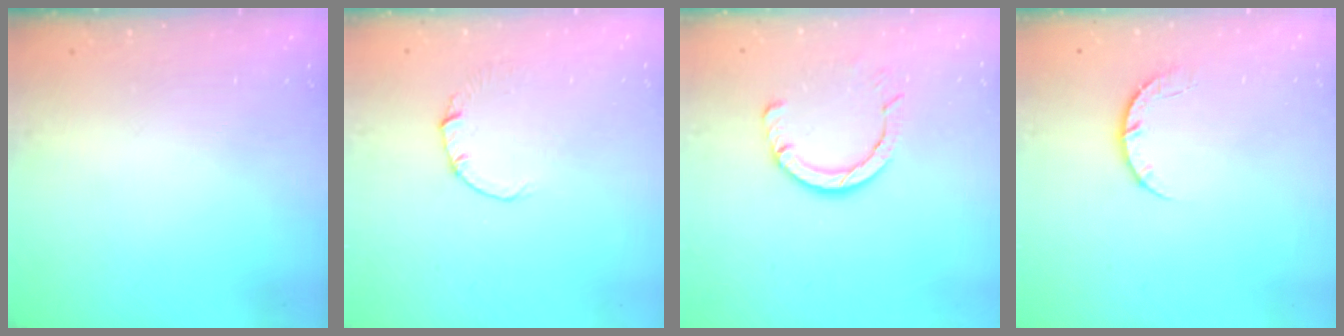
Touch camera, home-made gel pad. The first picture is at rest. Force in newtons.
{"total": 0.5, "press": 0.5, "slide": 0.1}
{"total": 6.4, "press": 6.4, "slide": 0.7}
{"total": 5.1, "press": 5.1, "slide": 0.7}